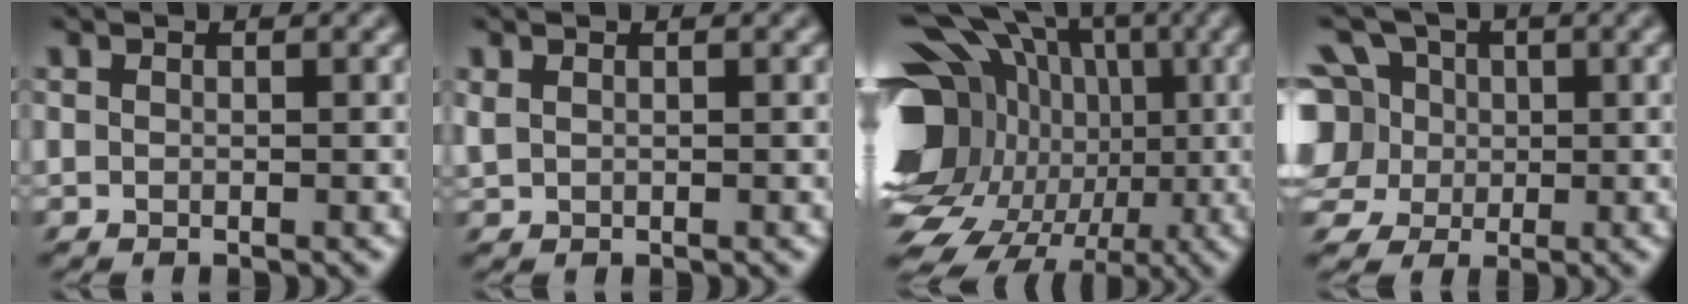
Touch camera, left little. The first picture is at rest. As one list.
[{"total": 0.9, "force": [0.1, 0.5, 0.8], "torque": [-0.023, -0.001, 0.002]}, {"total": 20.7, "force": [-4.2, 16.7, 11.5], "torque": [-0.209, 0.016, -0.116]}, {"total": 9.6, "force": [-0.5, 8.2, 4.9], "torque": [-0.102, 0.032, -0.051]}]